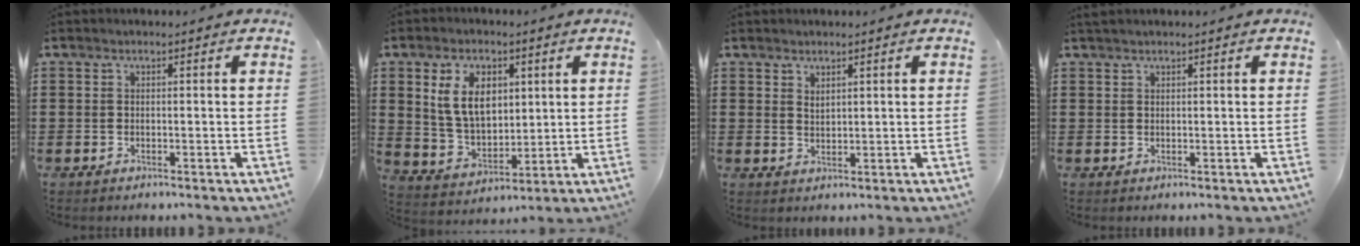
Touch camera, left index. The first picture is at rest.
{"total": 8.8, "force": [3.3, 5.6, 5.9], "torque": [-0.133, 0.013, 0.060]}
{"total": 1.5, "force": [1.4, 0.5, 0.4], "torque": [-0.010, 0.002, 0.026]}
{"total": 0.7, "force": [0.6, -0.1, 0.4], "torque": [-0.008, -0.001, 0.012]}